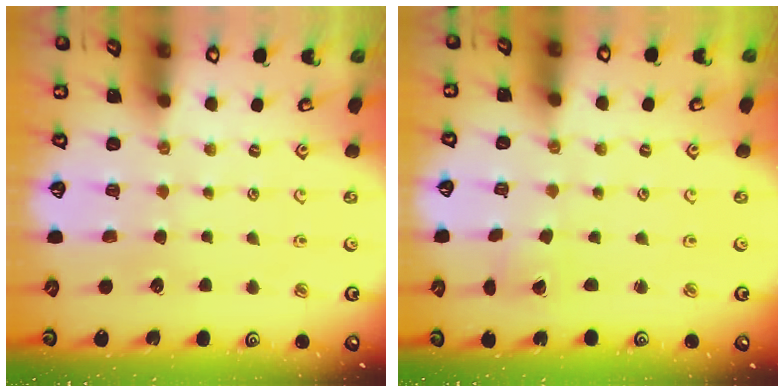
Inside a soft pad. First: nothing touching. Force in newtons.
{"total": 0.9, "press": 0.9, "slide": 0.1}